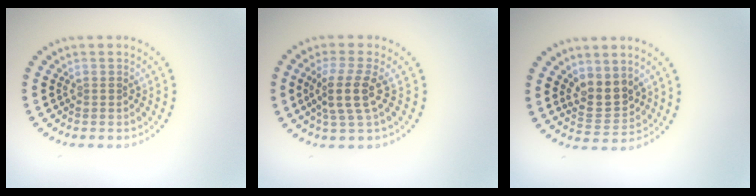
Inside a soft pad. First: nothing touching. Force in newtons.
{"total": 3.4, "press": 2.6, "slide": 2.1}
{"total": 3.0, "press": 2.7, "slide": 1.2}